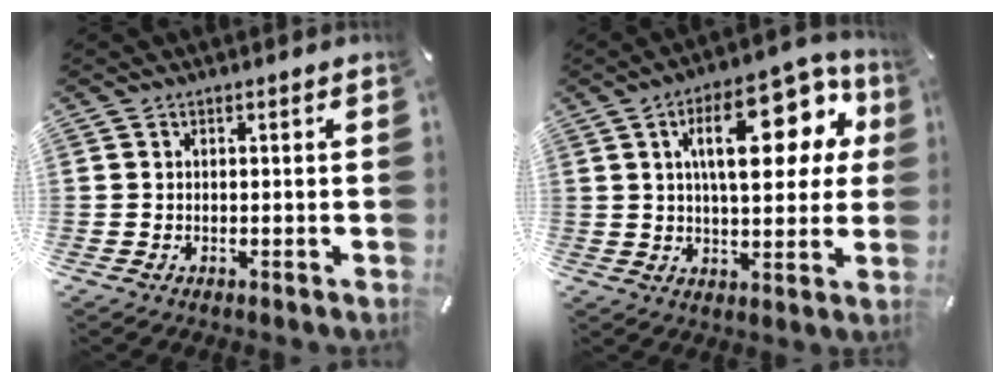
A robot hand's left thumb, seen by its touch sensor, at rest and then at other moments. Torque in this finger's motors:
{"motor_torque": [0.75, 1.18, 2.25, -0.51, 0.62]}